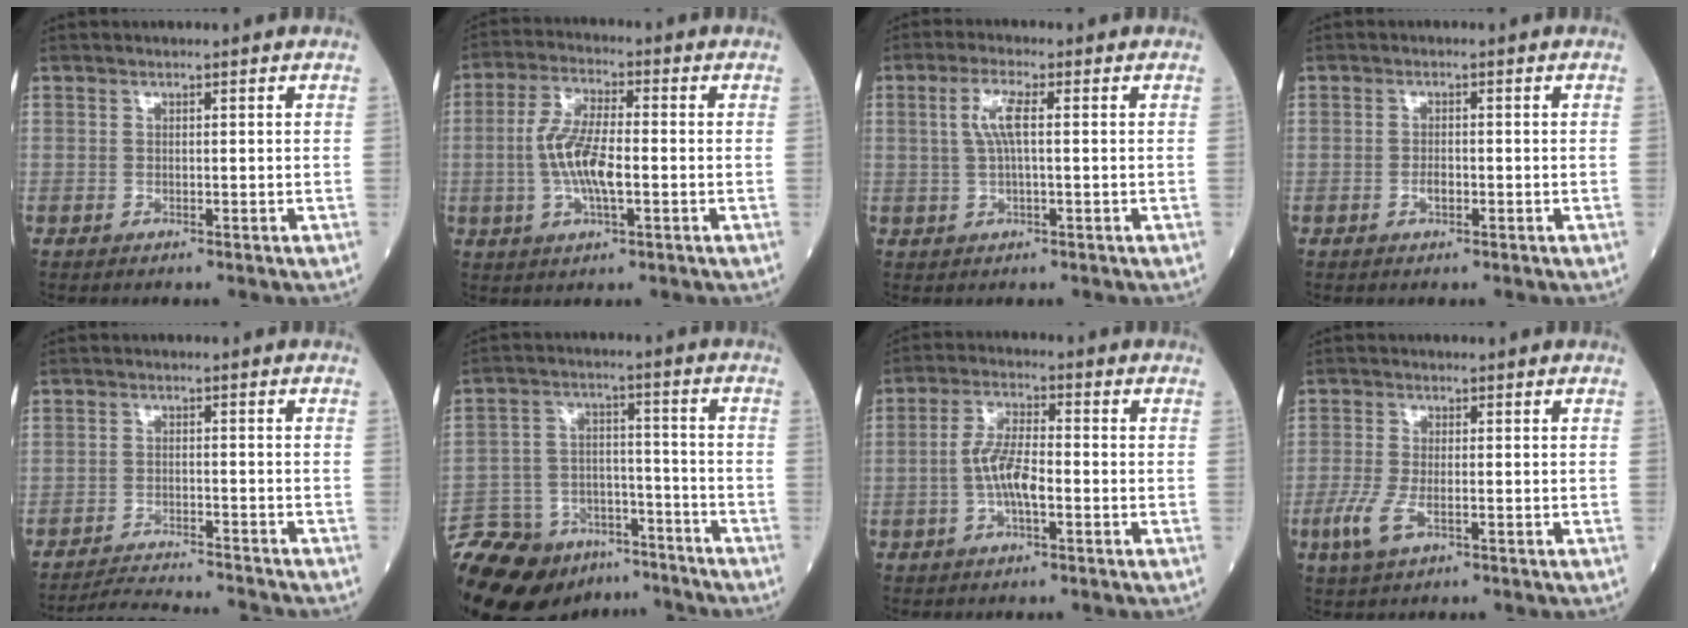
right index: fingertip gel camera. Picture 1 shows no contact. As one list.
[{"total": 8.5, "force": [-1.0, 2.3, 8.1], "torque": [-0.169, 0.003, -0.020]}, {"total": 4.2, "force": [0.8, 0.7, 4.1], "torque": [-0.087, 0.011, 0.015]}, {"total": 1.5, "force": [-0.6, 0.7, 1.2], "torque": [-0.023, 0.001, -0.010]}, {"total": 9.1, "force": [-9.0, -0.3, 1.5], "torque": [-0.022, -0.007, -0.141]}, {"total": 20.7, "force": [-16.2, 9.8, 8.3], "torque": [-0.197, 0.004, -0.253]}, {"total": 6.3, "force": [-1.3, 1.8, 5.9], "torque": [-0.125, 0.008, -0.027]}, {"total": 4.7, "force": [-1.8, 1.7, 4.0], "torque": [-0.097, -0.009, -0.034]}]